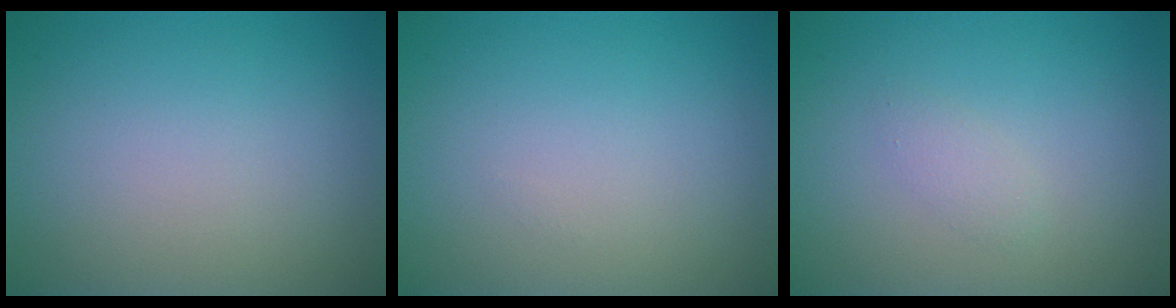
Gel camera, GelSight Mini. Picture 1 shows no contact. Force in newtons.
{"total": 0.0}
{"total": 1.0, "press": 1.0, "slide": 0.0}